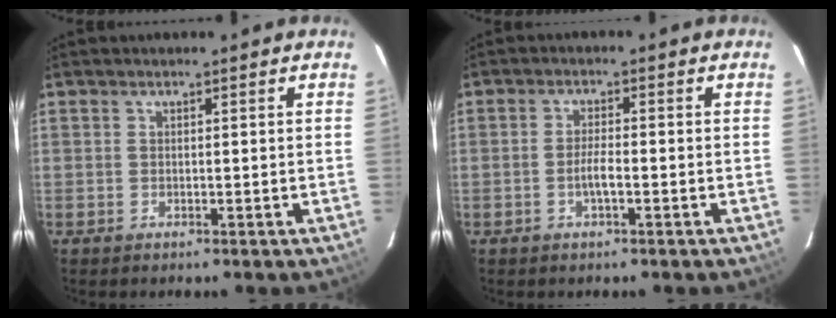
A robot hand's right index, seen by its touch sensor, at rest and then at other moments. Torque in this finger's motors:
{"motor_torque": [0.67, 0.02, 0.31, 0.07]}